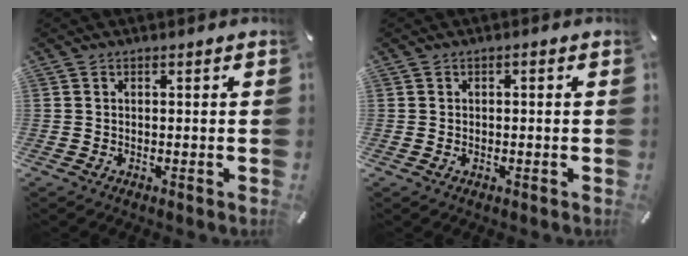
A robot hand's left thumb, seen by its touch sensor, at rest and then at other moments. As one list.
[{"total": 0.9, "force": [-0.3, 0.4, 0.7], "torque": [-0.013, 0.000, -0.006]}]